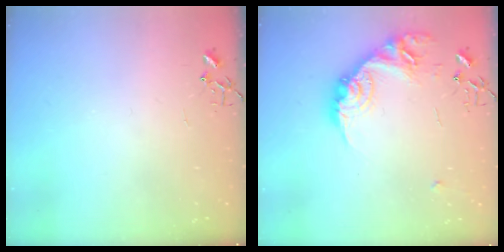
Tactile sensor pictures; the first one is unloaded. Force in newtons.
{"total": 17.6, "press": 17.6, "slide": 0.8}